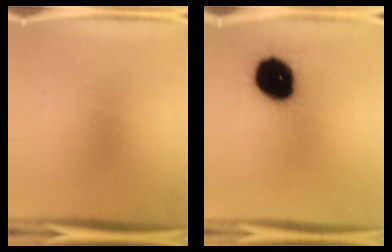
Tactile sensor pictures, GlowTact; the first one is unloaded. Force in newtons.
{"total": 19.1}